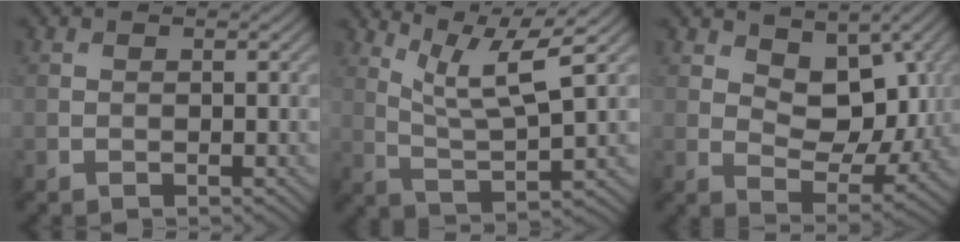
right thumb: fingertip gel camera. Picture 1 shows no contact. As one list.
[{"total": 8.5, "force": [5.1, 1.6, 6.6], "torque": [-0.138, 0.003, 0.103]}, {"total": 7.9, "force": [3.8, 4.6, 5.3], "torque": [-0.095, -0.014, 0.061]}]